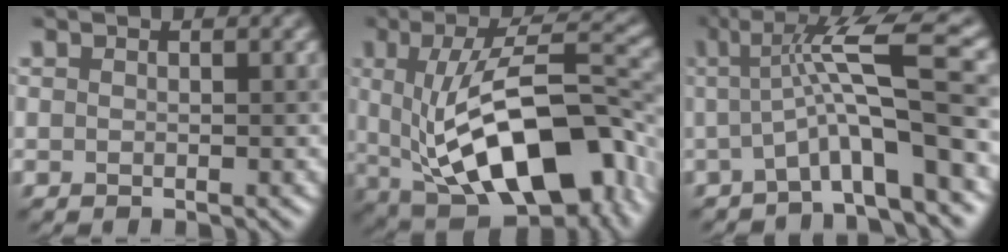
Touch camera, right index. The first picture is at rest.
{"total": 14.1, "force": [-1.9, 6.3, 12.4], "torque": [-0.176, -0.002, -0.027]}
{"total": 8.4, "force": [-0.2, 1.3, 8.3], "torque": [-0.115, 0.021, -0.014]}